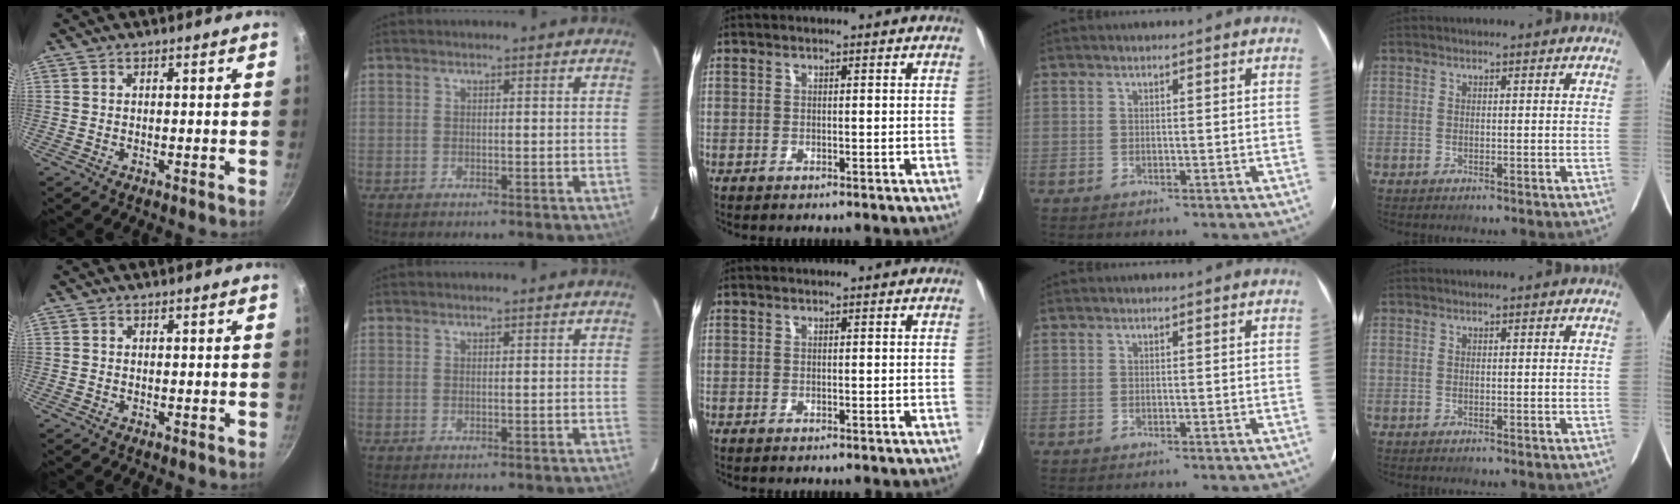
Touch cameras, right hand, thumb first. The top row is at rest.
{"thumb": {"total": 0.6, "force": [-0.3, 0.5, 0.0], "torque": [-0.002, 0.004, -0.010]}}